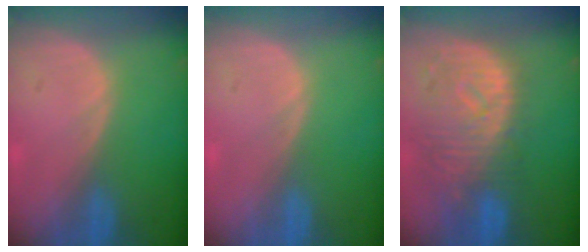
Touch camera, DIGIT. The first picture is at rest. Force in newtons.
{"total": 0.0}
{"total": 11.3, "press": 9.9, "slide": 5.4}